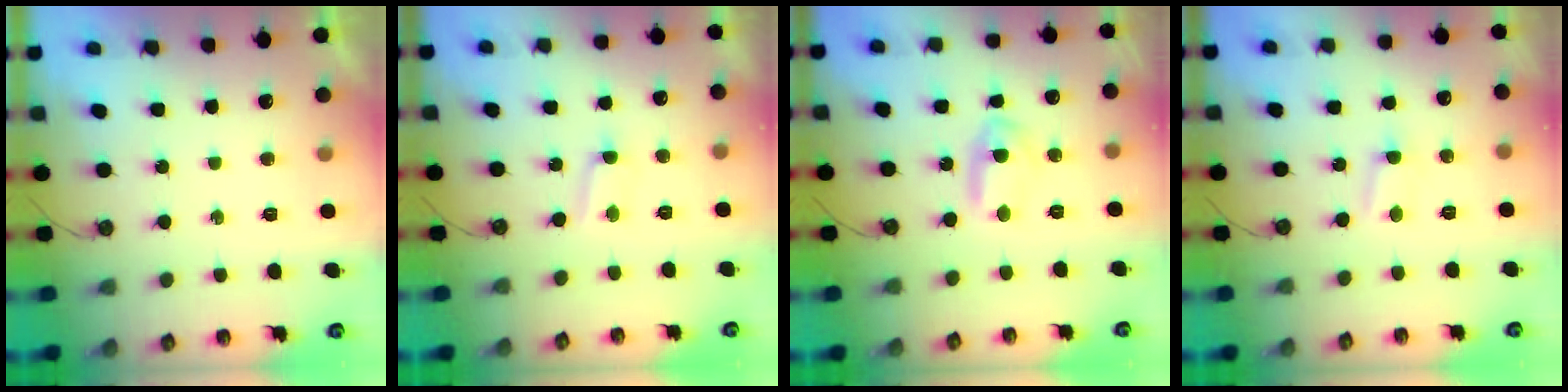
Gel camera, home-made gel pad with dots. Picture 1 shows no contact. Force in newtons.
{"total": 1.6, "press": 1.5, "slide": 0.2}
{"total": 14.7, "press": 3.9, "slide": 14.2}
{"total": 2.1, "press": 2.1, "slide": 0.3}